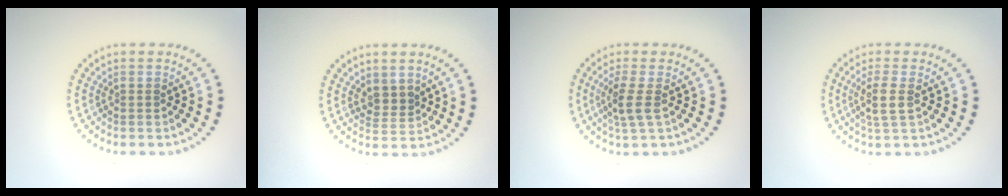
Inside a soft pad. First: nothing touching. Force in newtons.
{"total": 1.9, "press": 1.5, "slide": 1.2}
{"total": 2.4, "press": 2.0, "slide": 1.3}
{"total": 2.4, "press": 2.0, "slide": 1.2}